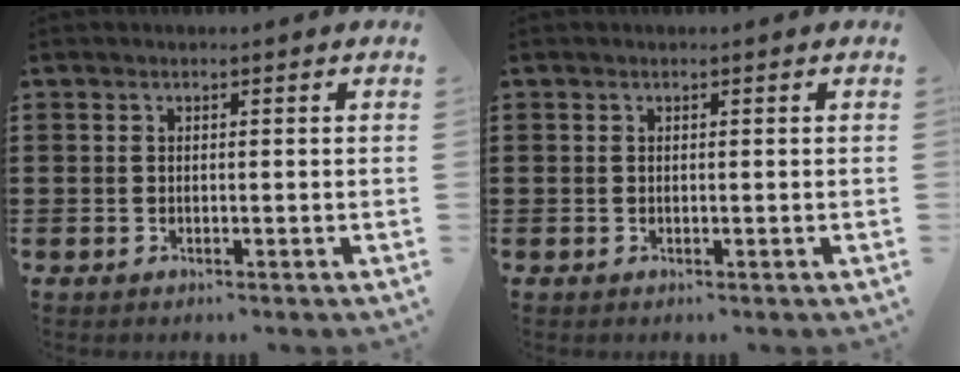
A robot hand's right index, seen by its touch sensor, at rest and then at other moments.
{"total": 0.0}